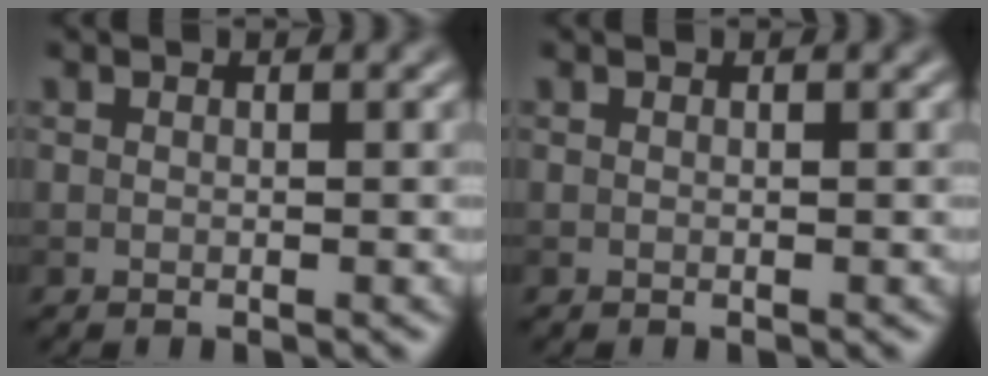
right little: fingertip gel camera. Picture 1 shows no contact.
{"total": 0.0}